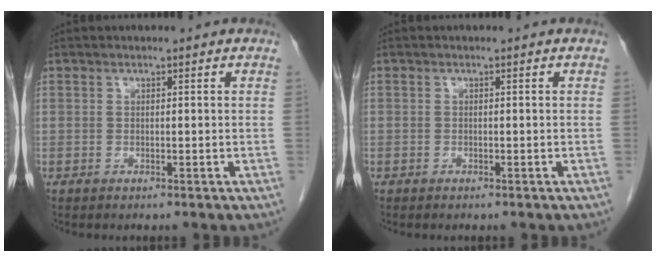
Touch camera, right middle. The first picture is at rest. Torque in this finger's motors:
{"motor_torque": [0.56, -1.14, -0.47, -0.21]}